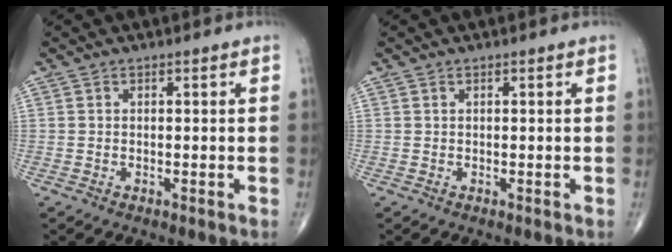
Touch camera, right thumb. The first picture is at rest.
{"total": 0.0}